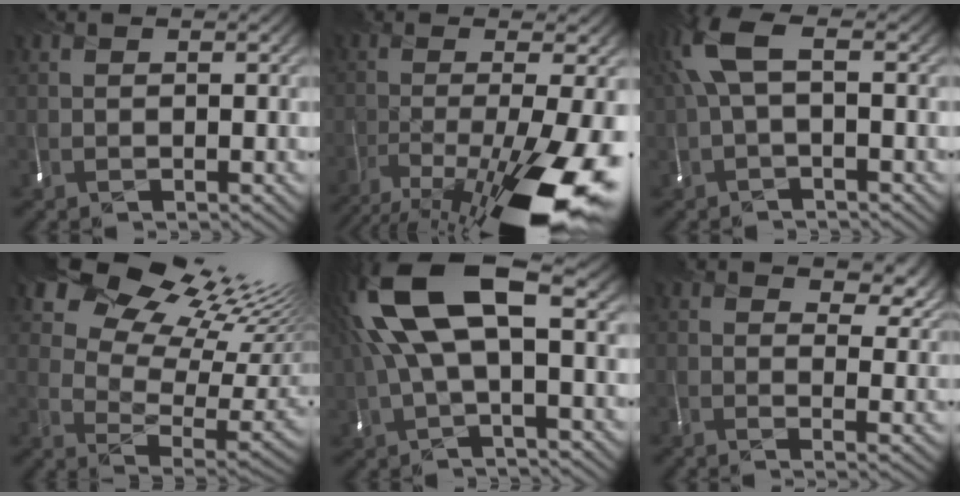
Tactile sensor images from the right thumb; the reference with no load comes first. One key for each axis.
{"total": 14.8, "fx": -7.7, "fy": 2.7, "fz": 12.3, "tx": -0.174, "ty": -0.017, "tz": -0.122}
{"total": 4.8, "fx": 0.9, "fy": 1.6, "fz": 4.5, "tx": -0.115, "ty": 0.011, "tz": 0.011}
{"total": 15.2, "fx": 10.5, "fy": 7.1, "fz": 8.4, "tx": -0.123, "ty": 0.022, "tz": 0.155}
{"total": 11.4, "fx": 2.0, "fy": 4.5, "fz": 10.2, "tx": -0.246, "ty": 0.009, "tz": 0.040}
{"total": 6.0, "fx": 3.3, "fy": 2.4, "fz": 4.4, "tx": -0.072, "ty": -0.008, "tz": 0.053}